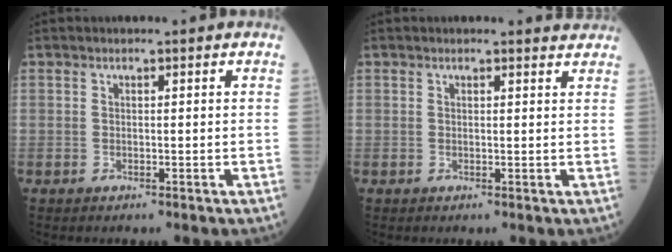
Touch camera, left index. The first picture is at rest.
{"total": 1.6, "force": [1.6, 0.0, -0.2], "torque": [-0.003, -0.009, 0.009]}